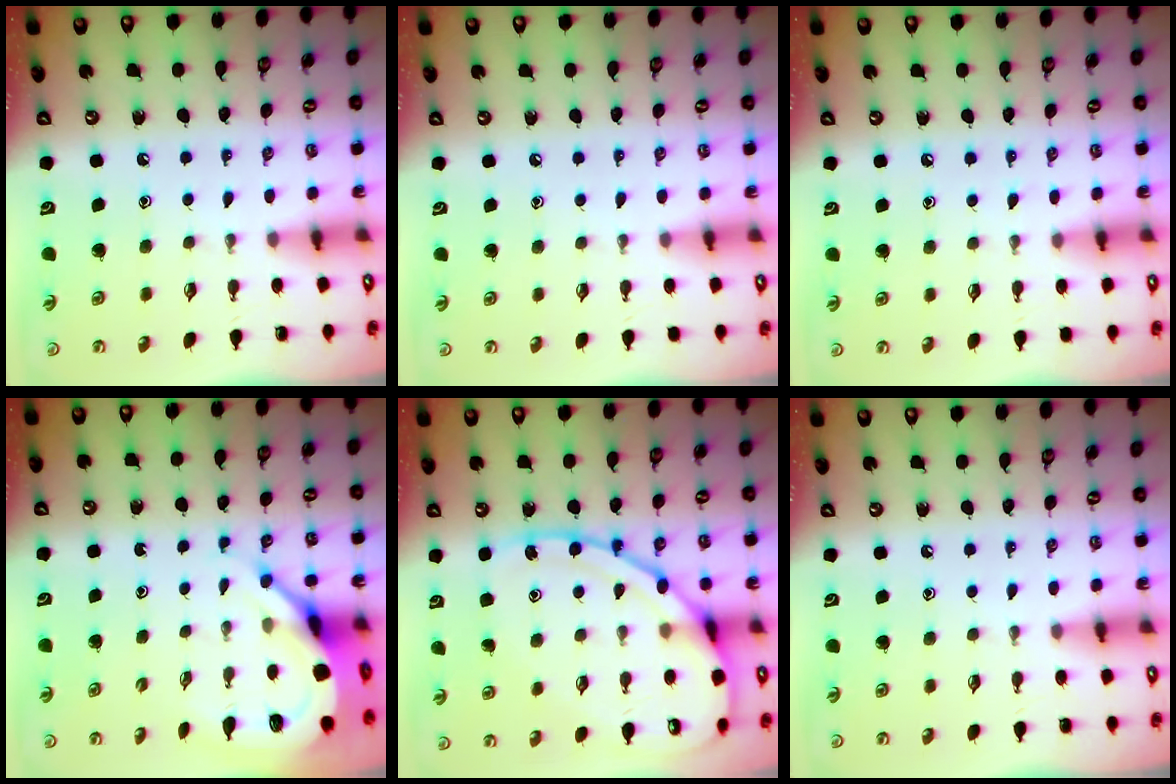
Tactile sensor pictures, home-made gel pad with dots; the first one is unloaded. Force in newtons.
{"total": 0.0}
{"total": 5.4, "press": 5.4, "slide": 0.8}
{"total": 8.1, "press": 8.0, "slide": 0.9}
{"total": 16.3, "press": 16.2, "slide": 1.6}
{"total": 0.0}